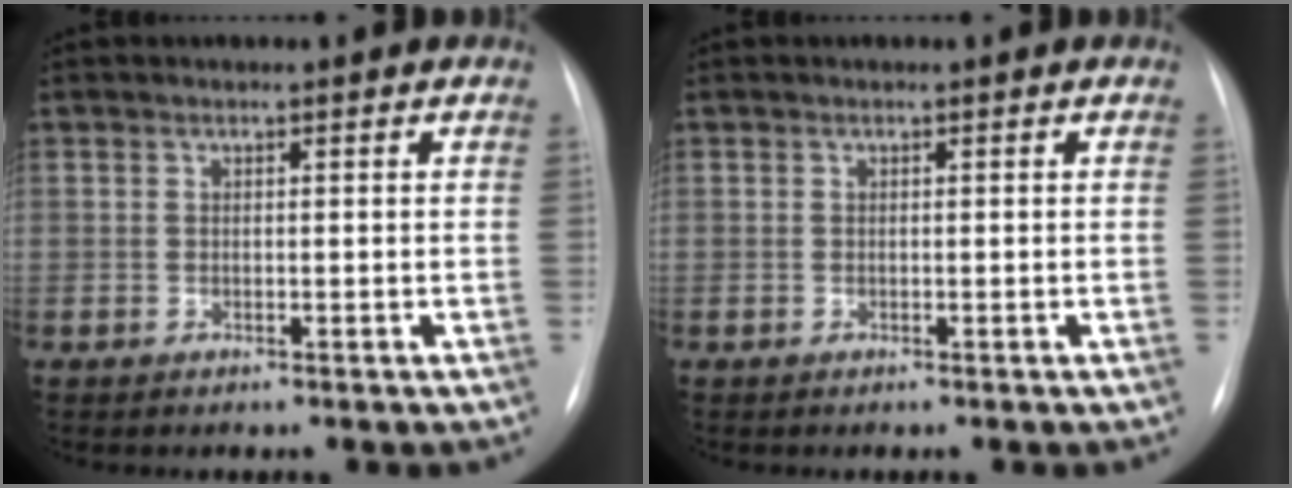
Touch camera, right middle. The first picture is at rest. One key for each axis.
{"total": 0.0}